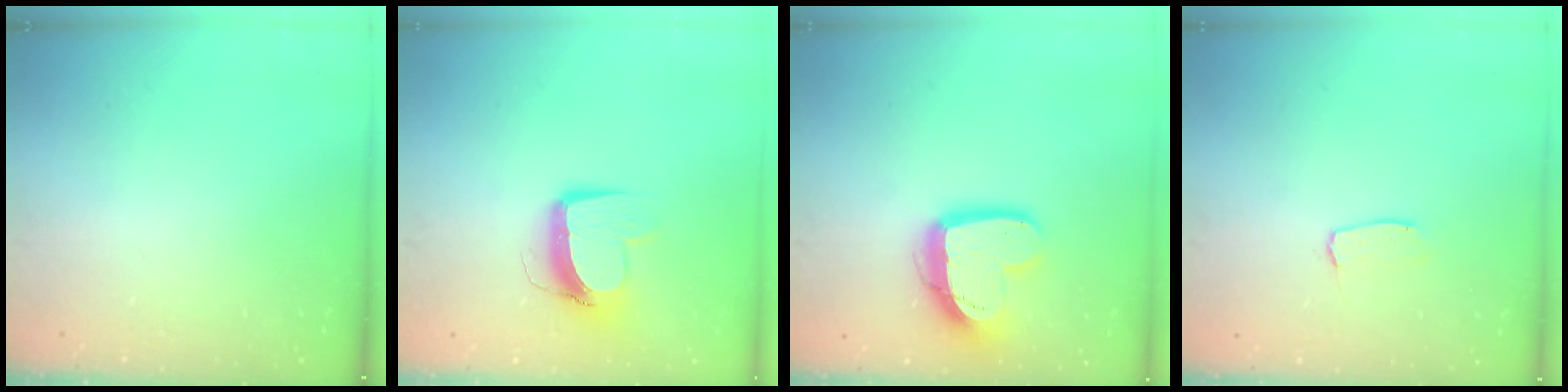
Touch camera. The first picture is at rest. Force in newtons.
{"total": 11.4, "press": 11.3, "slide": 1.5}
{"total": 15.5, "press": 15.4, "slide": 1.4}
{"total": 4.0, "press": 4.0, "slide": 0.3}